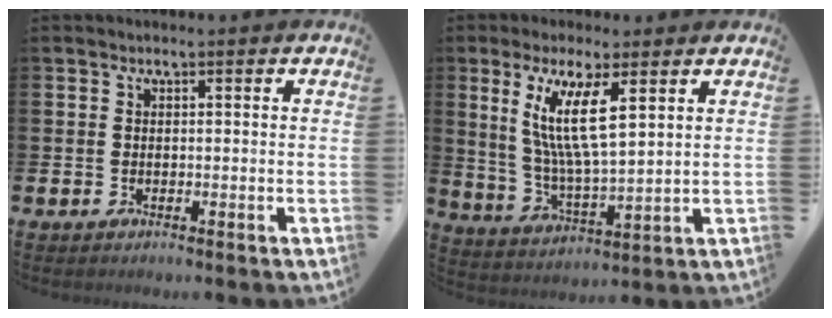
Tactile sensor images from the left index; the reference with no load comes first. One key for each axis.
{"total": 9.0, "fx": 4.7, "fy": 2.1, "fz": 7.4, "tx": -0.147, "ty": -0.011, "tz": 0.080}